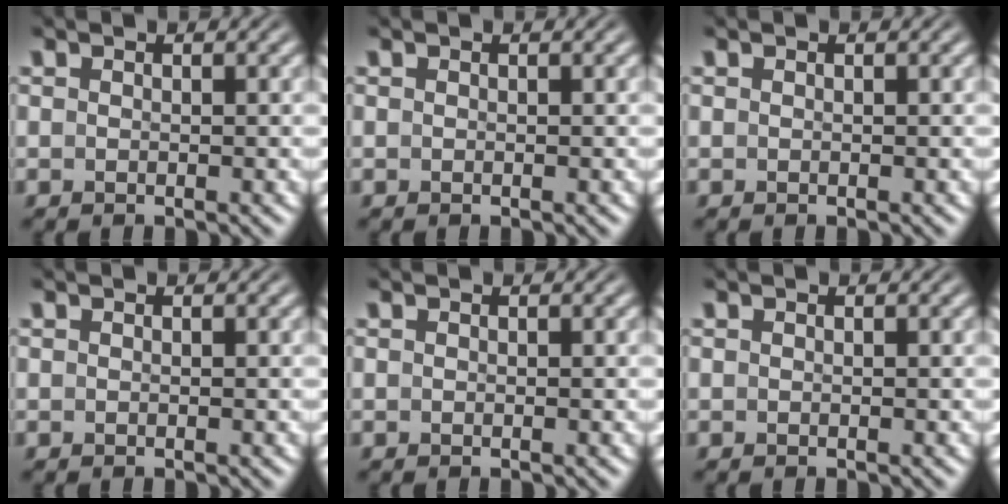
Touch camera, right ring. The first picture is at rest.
{"total": 0.0}
{"total": 0.0}
{"total": 0.0}
{"total": 1.2, "force": [-0.3, -1.1, -0.4], "torque": [0.014, -0.011, 0.005]}
{"total": 0.0}